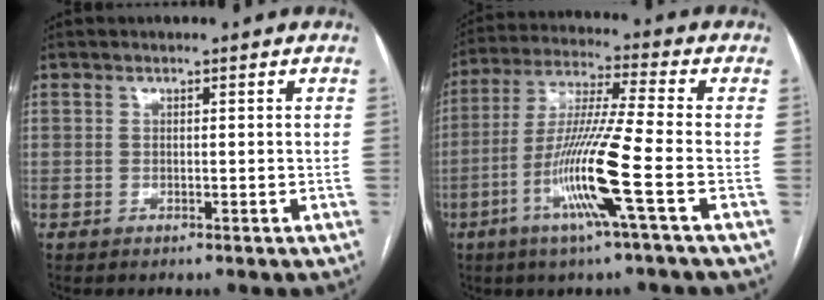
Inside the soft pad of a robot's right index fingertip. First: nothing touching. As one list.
[{"total": 13.4, "force": [-4.9, -1.6, 12.3], "torque": [-0.246, -0.015, -0.101]}]